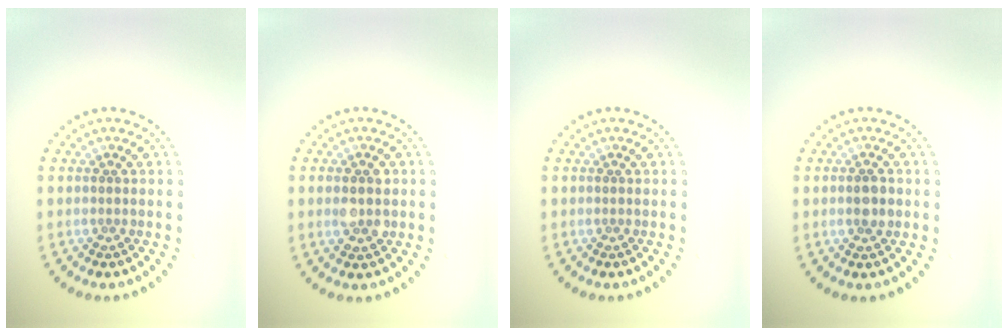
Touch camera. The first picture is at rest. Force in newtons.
{"total": 2.4, "press": 2.4, "slide": 0.2}
{"total": 0.0}
{"total": 1.7, "press": 1.6, "slide": 0.5}